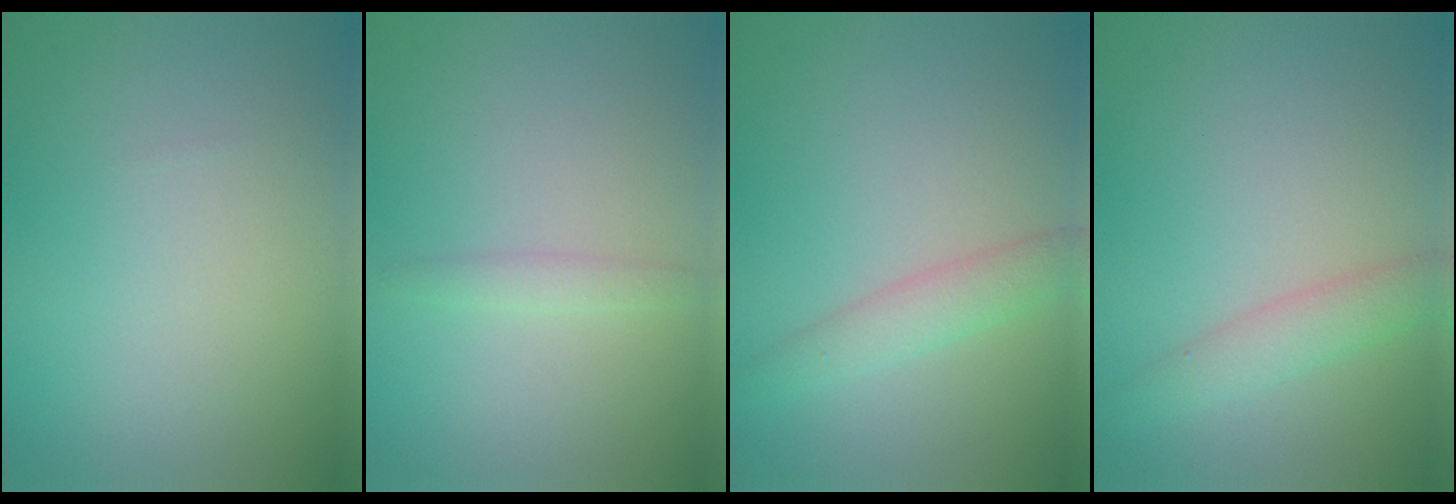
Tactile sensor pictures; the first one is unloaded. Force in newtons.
{"total": 1.1, "press": 1.1, "slide": 0.0}
{"total": 2.5, "press": 2.5, "slide": 0.1}
{"total": 2.4, "press": 2.4, "slide": 0.1}